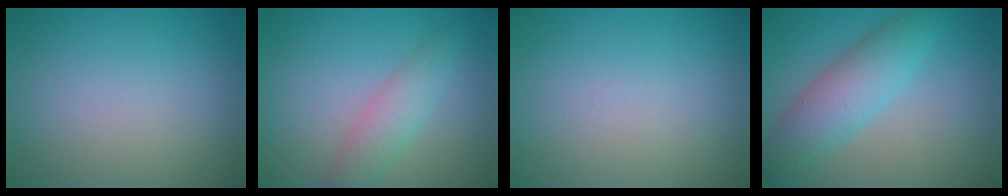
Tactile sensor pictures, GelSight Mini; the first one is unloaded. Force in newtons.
{"total": 2.8, "press": 2.8, "slide": 0.1}
{"total": 0.0}
{"total": 5.1, "press": 5.1, "slide": 0.1}